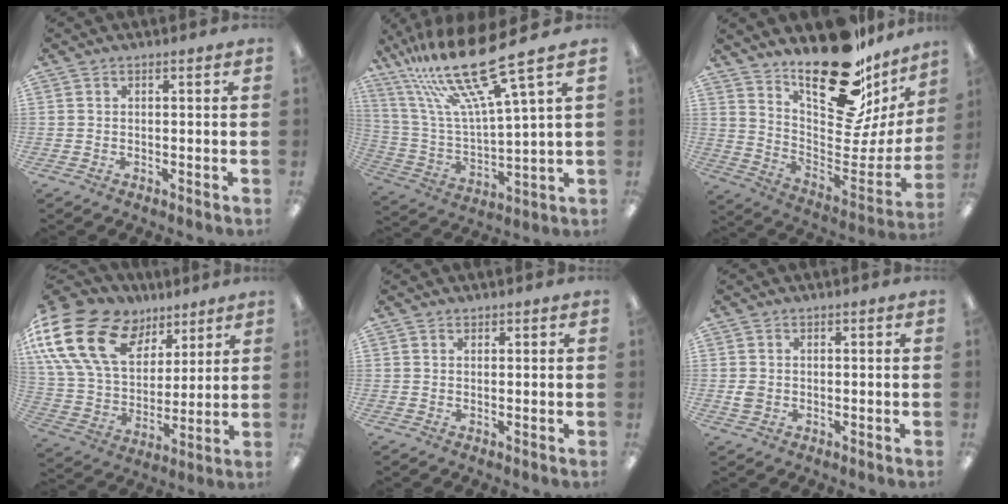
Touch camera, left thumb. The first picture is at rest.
{"total": 23.3, "force": [16.7, 4.2, 15.7], "torque": [-0.323, -0.097, 0.273]}
{"total": 24.6, "force": [18.7, 9.4, 12.9], "torque": [-0.148, -0.149, 0.316]}
{"total": 22.8, "force": [10.6, 15.2, 13.2], "torque": [-0.273, -0.039, 0.195]}
{"total": 0.7, "force": [0.4, 0.5, -0.3], "torque": [0.004, 0.002, 0.008]}
{"total": 2.1, "force": [-0.3, 2.0, 0.6], "torque": [-0.003, 0.002, -0.008]}